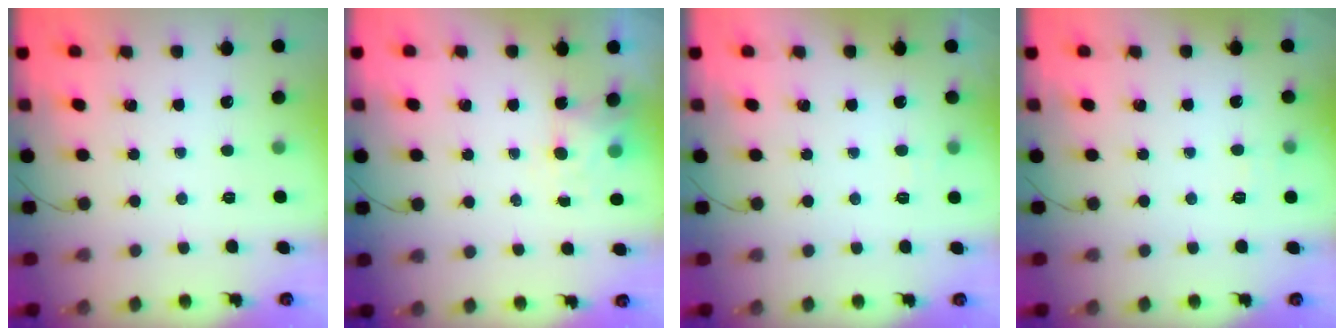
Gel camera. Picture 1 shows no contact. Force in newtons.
{"total": 4.6, "press": 4.4, "slide": 1.1}
{"total": 2.6, "press": 2.1, "slide": 1.5}
{"total": 4.9, "press": 4.7, "slide": 1.3}